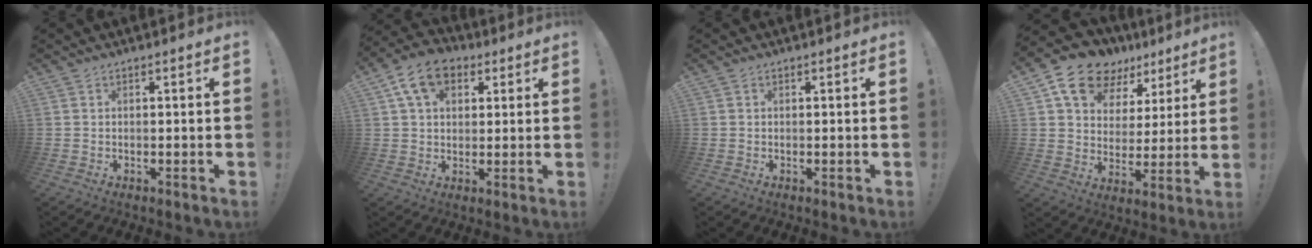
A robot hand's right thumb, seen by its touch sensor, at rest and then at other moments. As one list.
[{"total": 11.5, "force": [4.8, 7.7, 7.0], "torque": [-0.122, 0.002, 0.093]}, {"total": 0.0}, {"total": 14.8, "force": [9.8, 9.3, 6.1], "torque": [-0.102, -0.058, 0.180]}]